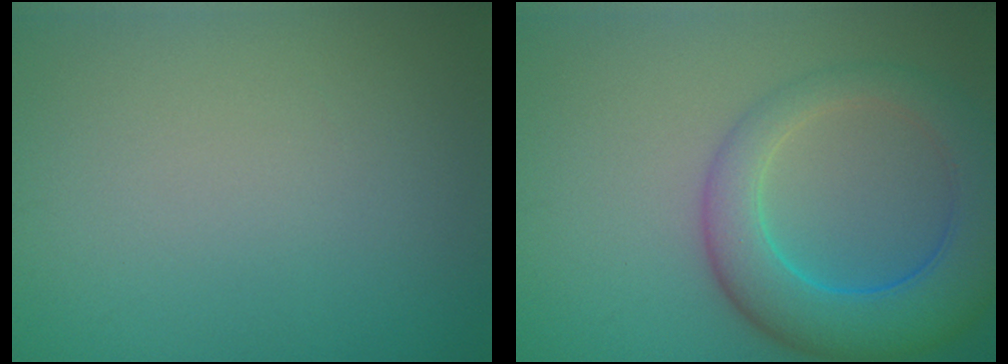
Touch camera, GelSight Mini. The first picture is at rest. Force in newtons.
{"total": 7.3, "press": 7.3, "slide": 0.3}